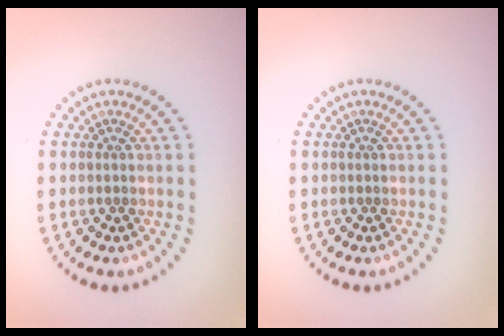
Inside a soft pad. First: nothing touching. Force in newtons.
{"total": 0.0}